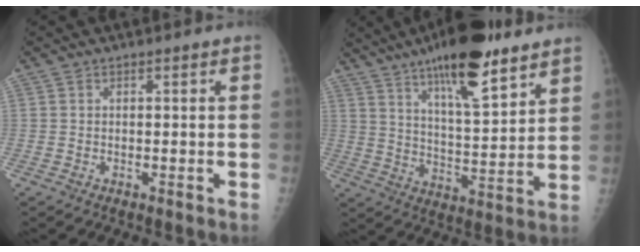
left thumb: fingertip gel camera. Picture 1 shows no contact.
{"total": 18.5, "force": [11.9, 5.0, 13.2], "torque": [-0.190, -0.055, 0.195]}